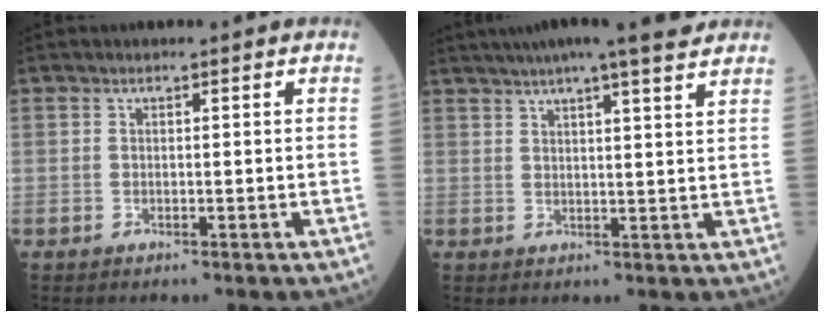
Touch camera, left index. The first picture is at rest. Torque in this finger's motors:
{"motor_torque": [0.14, -0.34, 0.78, 0.13]}